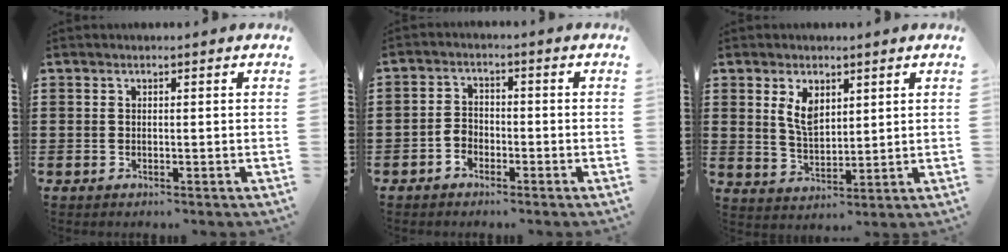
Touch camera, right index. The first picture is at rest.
{"total": 2.8, "force": [-1.7, 1.9, 1.2], "torque": [-0.027, 0.008, -0.036]}
{"total": 4.8, "force": [2.3, 2.6, 3.4], "torque": [-0.066, 0.004, 0.039]}